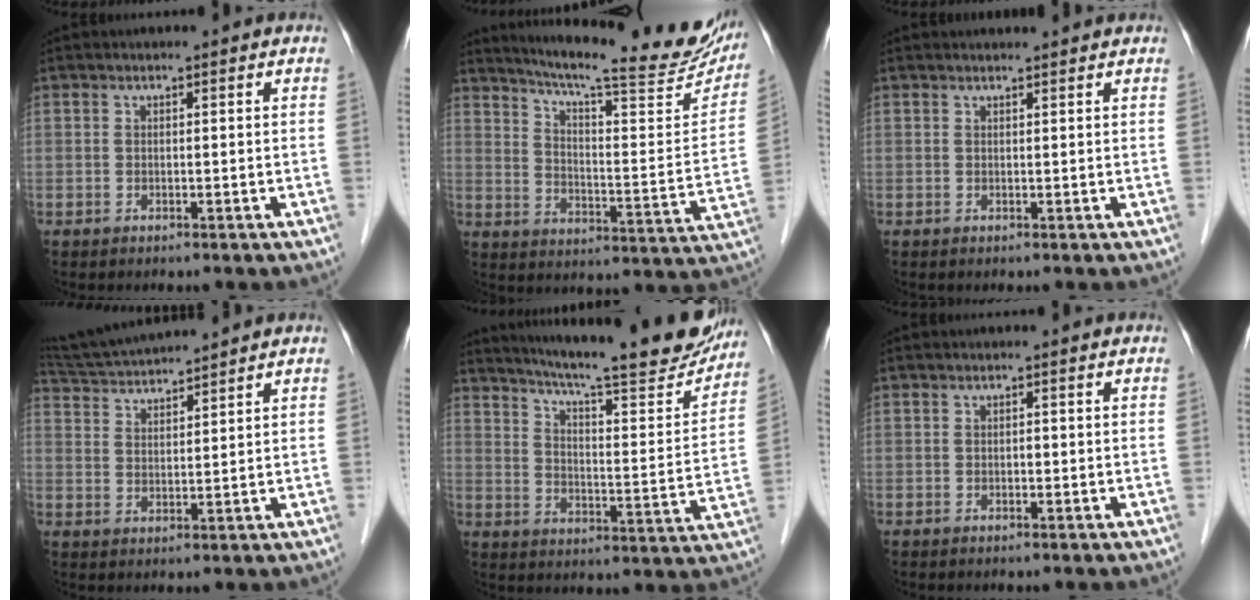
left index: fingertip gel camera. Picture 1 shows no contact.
{"total": 24.7, "force": [21.3, 2.7, 12.2], "torque": [-0.184, -0.045, 0.275]}
{"total": 3.0, "force": [2.9, -0.1, 0.7], "torque": [-0.010, 0.014, 0.035]}
{"total": 8.8, "force": [8.4, -0.8, 2.6], "torque": [-0.056, 0.025, 0.149]}
{"total": 23.1, "force": [20.5, 2.3, 10.4], "torque": [-0.159, -0.042, 0.270]}
{"total": 0.6, "force": [-0.1, 0.3, 0.5], "torque": [-0.006, 0.001, -0.002]}